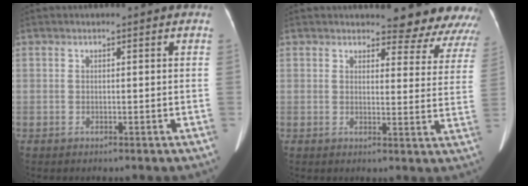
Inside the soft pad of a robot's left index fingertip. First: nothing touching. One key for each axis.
{"total": 11.5, "fx": 11.0, "fy": 2.7, "fz": 1.6, "tx": 0.016, "ty": -0.046, "tz": 0.093}